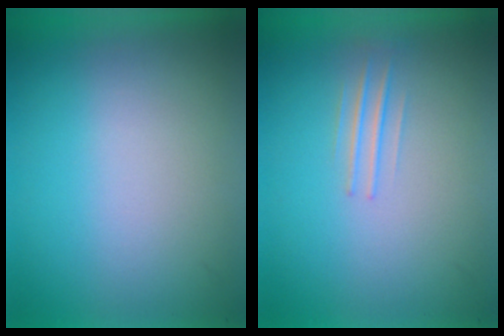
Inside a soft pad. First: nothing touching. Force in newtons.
{"total": 1.3}